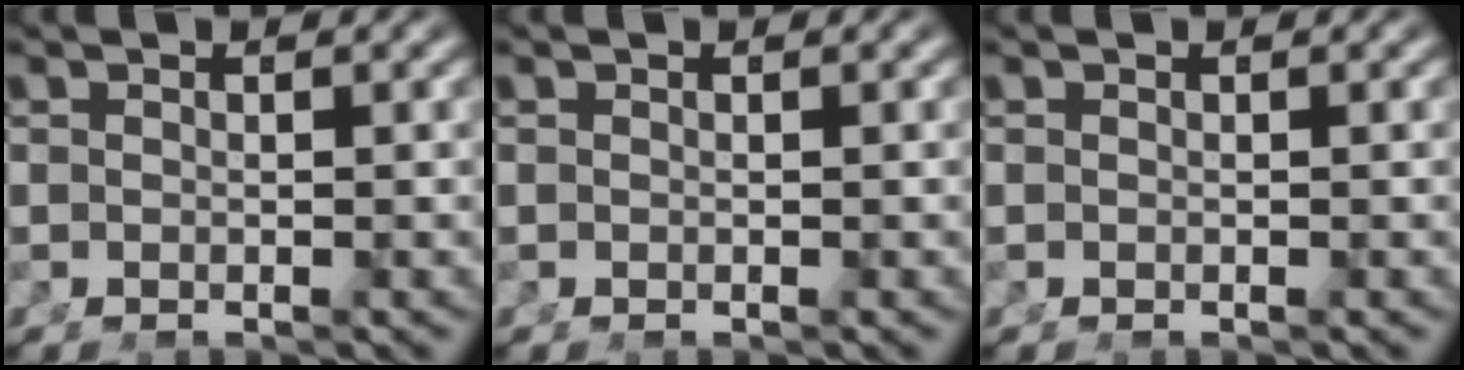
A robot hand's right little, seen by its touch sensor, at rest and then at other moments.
{"total": 0.0}
{"total": 0.0}